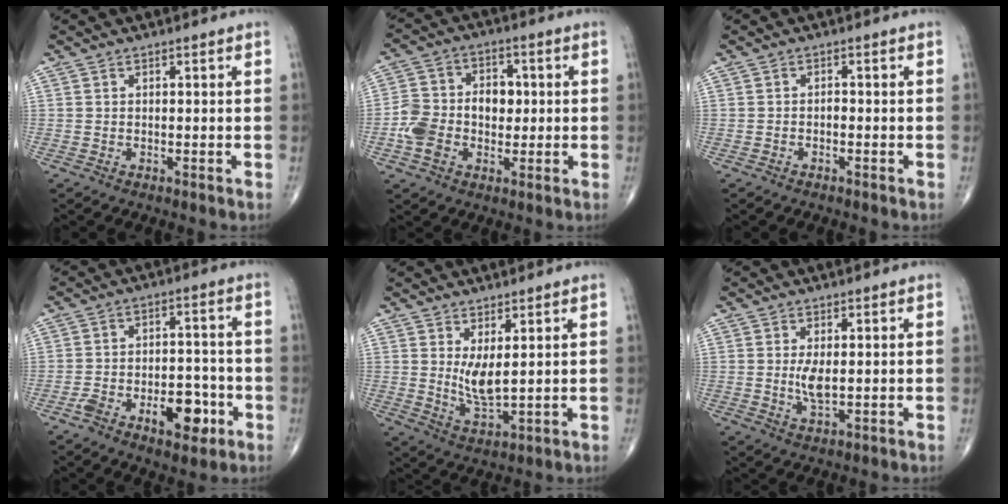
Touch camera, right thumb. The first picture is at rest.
{"total": 11.0, "force": [-1.0, 8.1, 7.4], "torque": [-0.114, 0.032, -0.022]}
{"total": 0.8, "force": [-0.5, 0.4, 0.5], "torque": [-0.003, 0.008, -0.012]}
{"total": 10.1, "force": [-4.6, 5.2, 7.4], "torque": [-0.105, 0.041, -0.066]}
{"total": 5.5, "force": [1.5, 1.8, 4.9], "torque": [-0.092, -0.027, 0.038]}
{"total": 3.8, "force": [0.2, 1.5, 3.5], "torque": [-0.073, -0.011, 0.007]}